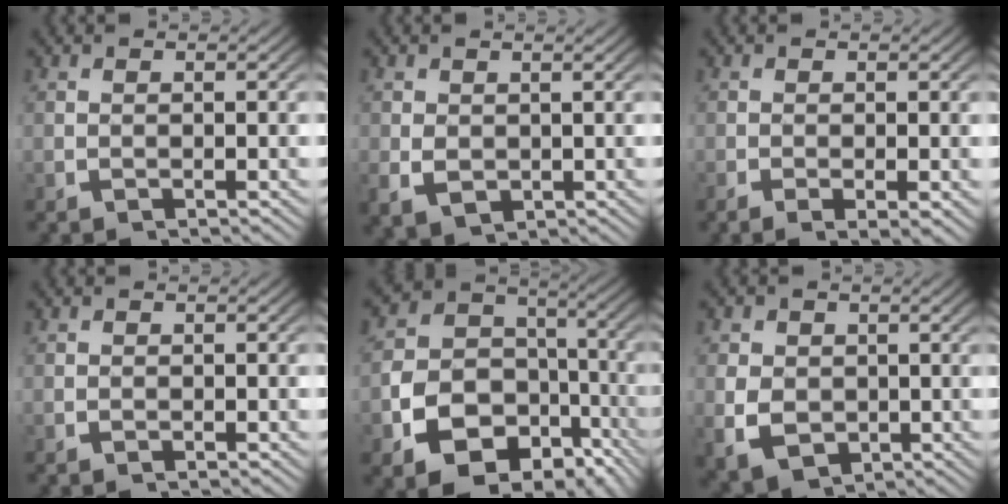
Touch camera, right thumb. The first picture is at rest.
{"total": 2.9, "force": [0.0, 2.3, 1.8], "torque": [-0.044, -0.022, 0.018]}
{"total": 1.3, "force": [-0.3, 0.4, 1.2], "torque": [-0.019, -0.006, -0.003]}
{"total": 0.0}
{"total": 14.6, "force": [-5.3, 11.2, 7.7], "torque": [-0.154, -0.057, -0.069]}
{"total": 6.1, "force": [-1.0, 5.0, 3.4], "torque": [-0.088, -0.040, 0.004]}